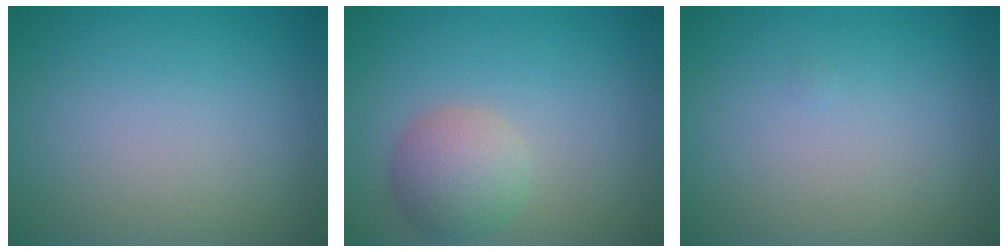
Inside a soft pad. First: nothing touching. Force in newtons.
{"total": 3.6, "press": 3.6, "slide": 0.2}
{"total": 0.0}